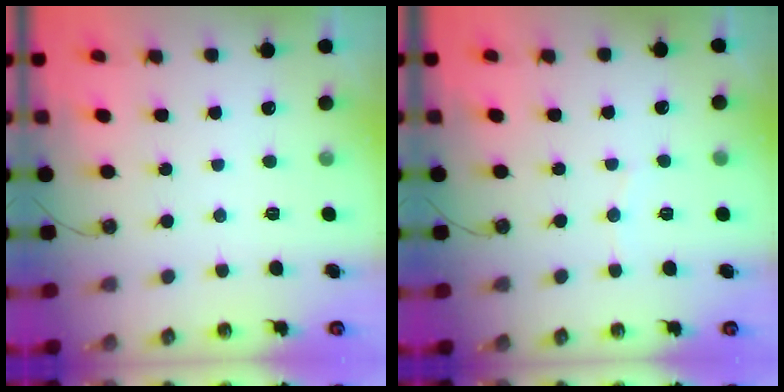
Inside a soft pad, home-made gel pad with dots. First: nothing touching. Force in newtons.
{"total": 3.4, "press": 3.3, "slide": 0.4}